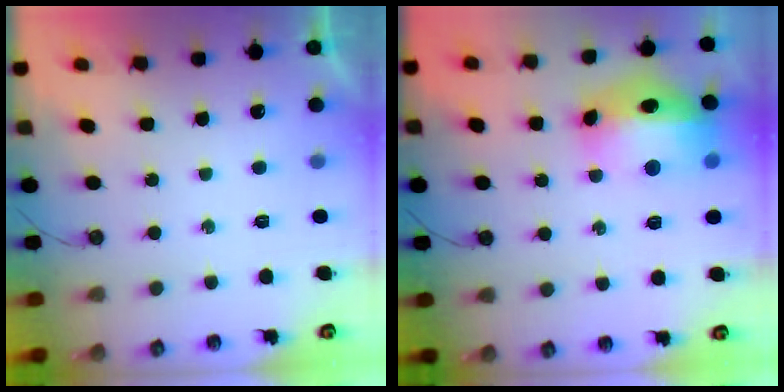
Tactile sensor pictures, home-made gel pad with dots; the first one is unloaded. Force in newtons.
{"total": 16.4, "press": 16.3, "slide": 1.7}